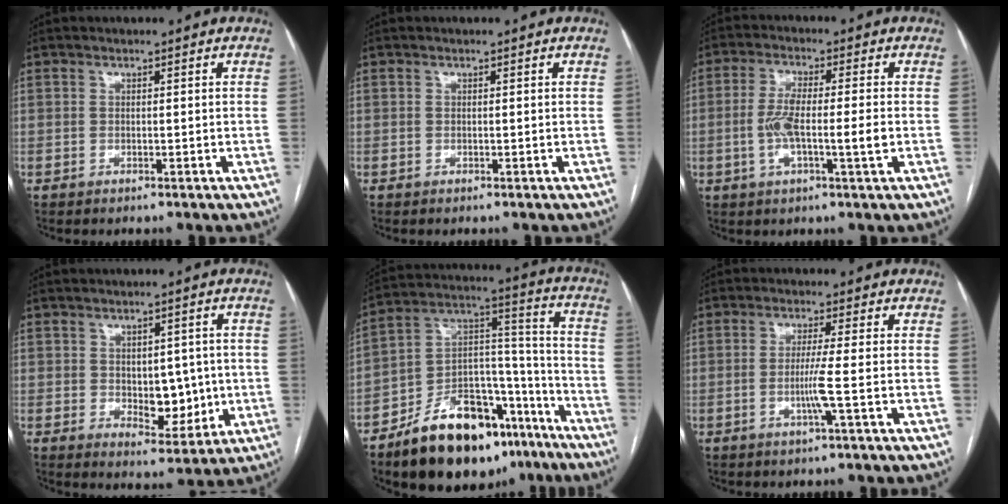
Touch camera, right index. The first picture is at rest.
{"total": 0.0}
{"total": 7.7, "force": [-1.2, 0.9, 7.5], "torque": [-0.145, 0.006, -0.024]}
{"total": 7.1, "force": [-0.2, 4.0, 5.8], "torque": [-0.070, 0.001, 0.012]}
{"total": 23.8, "force": [-16.3, 10.3, 13.9], "torque": [-0.193, 0.044, -0.257]}
{"total": 3.9, "force": [-0.9, -1.1, 3.6], "torque": [-0.073, -0.007, -0.019]}